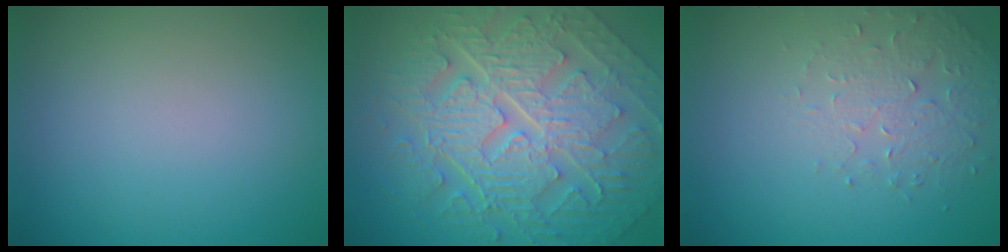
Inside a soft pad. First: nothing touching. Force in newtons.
{"total": 10.9, "press": 7.4, "slide": 8.0}
{"total": 1.9, "press": 1.5, "slide": 1.1}